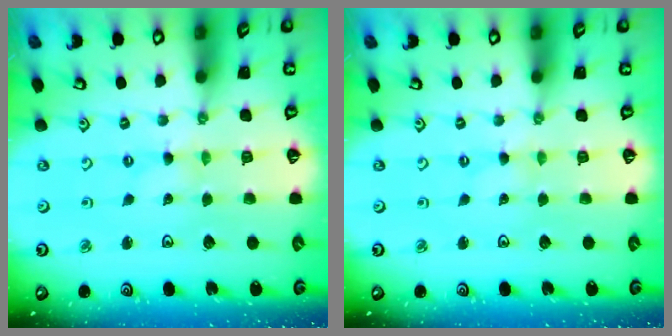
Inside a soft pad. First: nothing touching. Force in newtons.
{"total": 0.0}